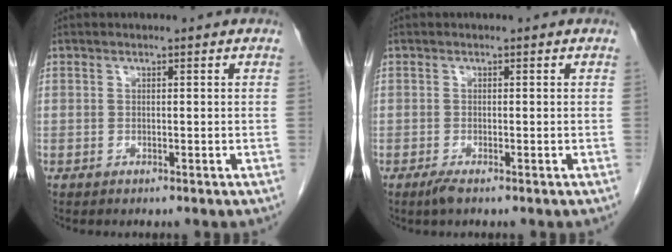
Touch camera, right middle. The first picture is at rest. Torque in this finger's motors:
{"motor_torque": [0.35, -0.14, 0.00, 0.01]}